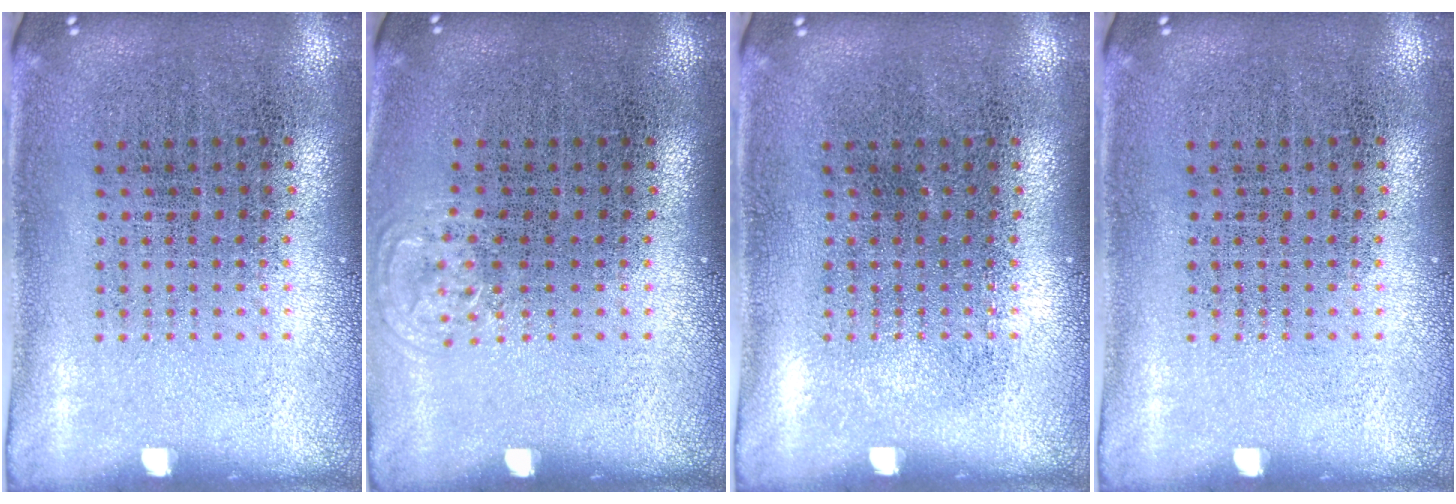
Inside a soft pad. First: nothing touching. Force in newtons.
{"total": 0.5, "press": 0.5, "slide": 0.1}
{"total": 0.0}
{"total": 0.0}